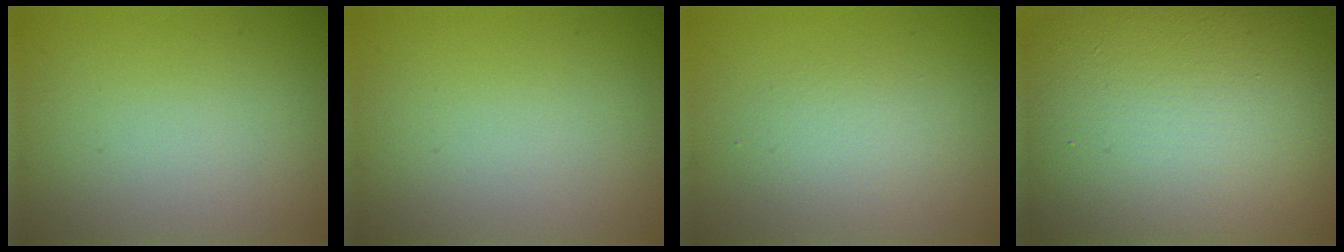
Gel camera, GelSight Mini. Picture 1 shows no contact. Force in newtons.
{"total": 0.0}
{"total": 2.1, "press": 2.1, "slide": 0.2}
{"total": 21.3, "press": 21.3, "slide": 0.9}